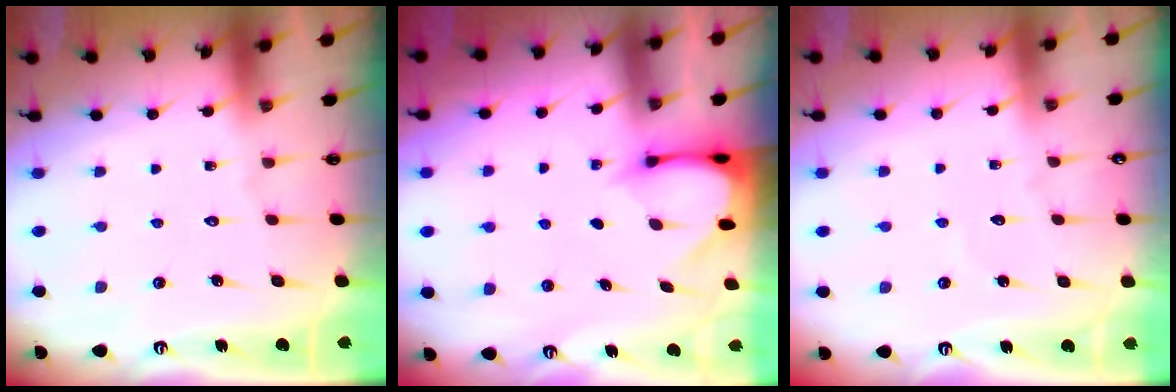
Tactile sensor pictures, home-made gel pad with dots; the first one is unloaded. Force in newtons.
{"total": 3.4, "press": 3.4, "slide": 0.2}
{"total": 2.7, "press": 2.7, "slide": 0.2}